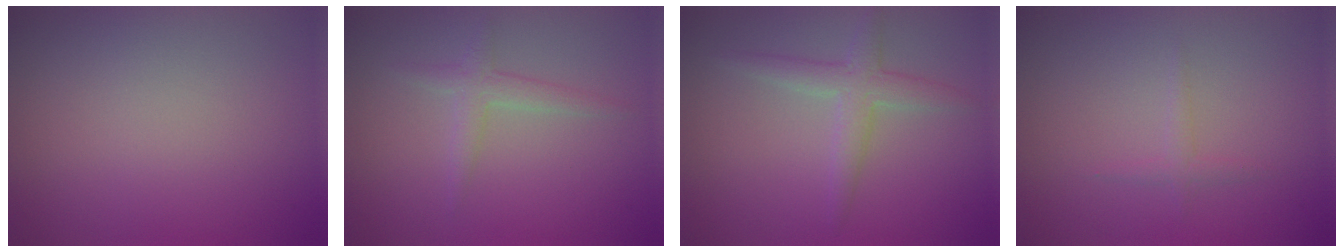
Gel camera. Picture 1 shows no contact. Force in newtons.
{"total": 2.3, "press": 2.3, "slide": 0.1}
{"total": 2.6, "press": 2.6, "slide": 0.1}
{"total": 0.9, "press": 0.9, "slide": 0.0}